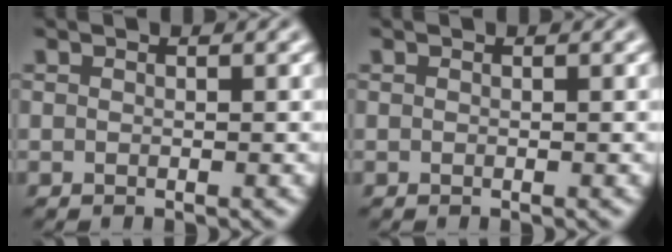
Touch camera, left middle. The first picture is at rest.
{"total": 0.0}